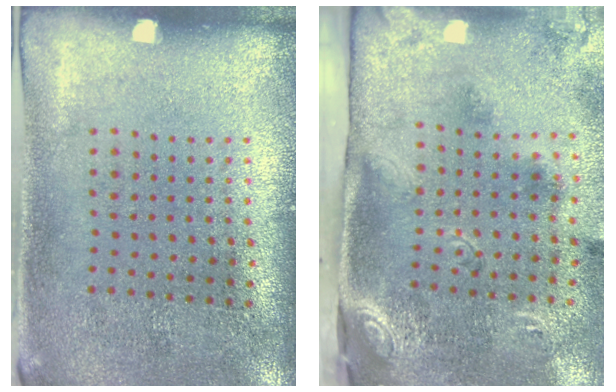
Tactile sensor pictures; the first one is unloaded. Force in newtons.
{"total": 2.9, "press": 1.8, "slide": 2.2}